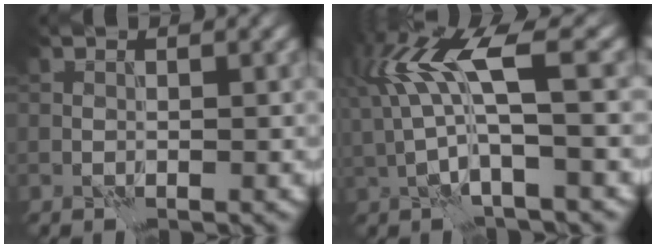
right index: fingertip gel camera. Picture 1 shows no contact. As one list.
[{"total": 6.7, "force": [1.5, 1.6, 6.3], "torque": [-0.137, 0.009, 0.027]}]